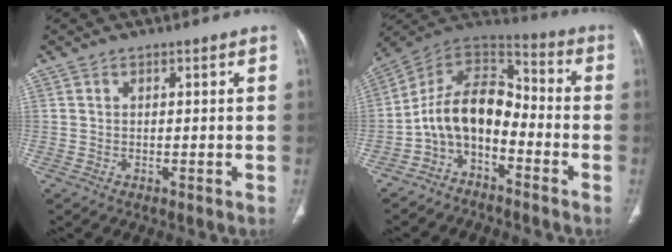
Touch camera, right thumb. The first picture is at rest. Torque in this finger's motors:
{"motor_torque": [-0.22, 0.42, 0.75, -0.55, 0.40]}